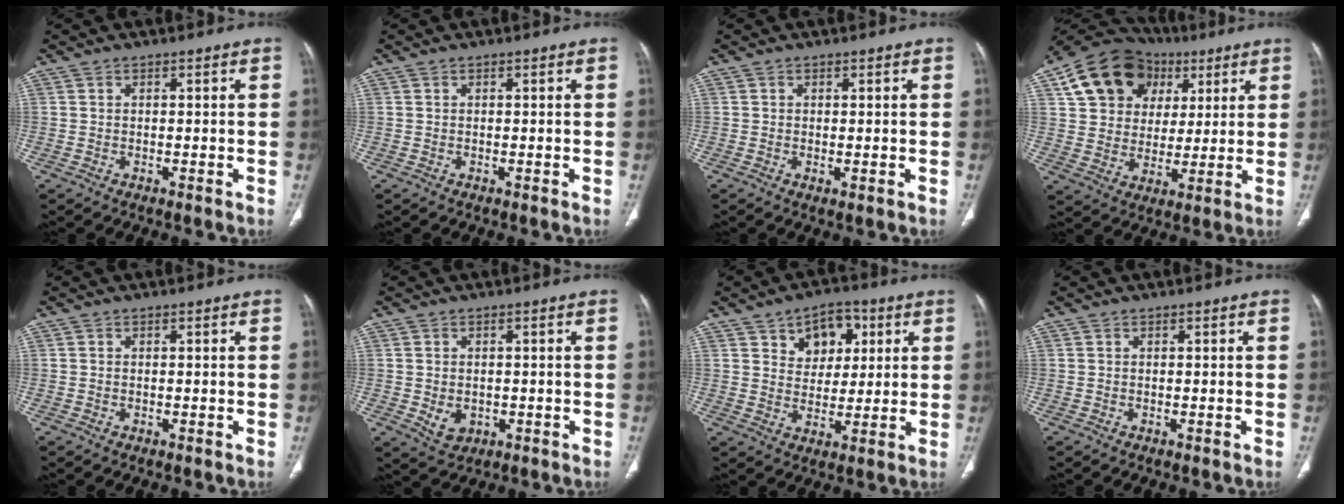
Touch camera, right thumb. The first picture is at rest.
{"total": 0.0}
{"total": 0.9, "force": [-0.1, 0.4, 0.8], "torque": [-0.018, -0.005, -0.001]}
{"total": 18.3, "force": [7.6, 14.2, 8.7], "torque": [-0.126, 0.014, 0.131]}
{"total": 0.0}
{"total": 4.2, "force": [-0.7, 3.3, 2.6], "torque": [-0.033, -0.001, 0.001]}
{"total": 9.2, "force": [4.0, 6.5, 5.1], "torque": [-0.032, -0.013, 0.060]}
{"total": 0.0}